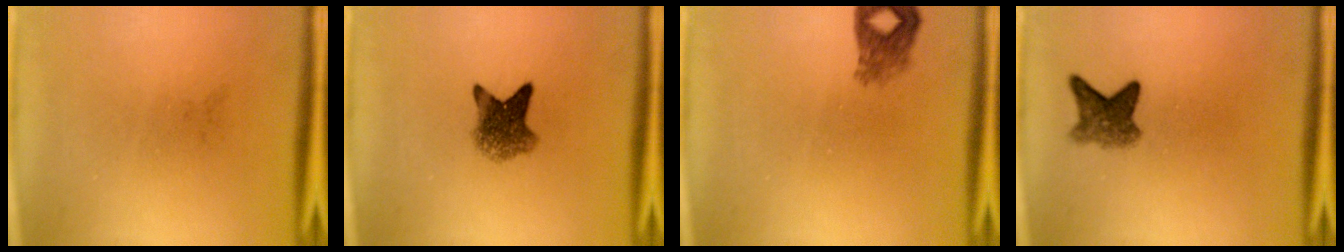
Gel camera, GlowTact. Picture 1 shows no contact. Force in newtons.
{"total": 4.9}
{"total": 2.5}
{"total": 4.1}